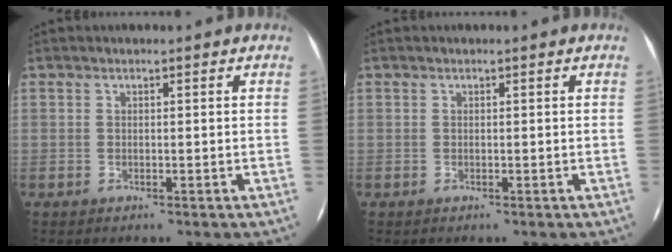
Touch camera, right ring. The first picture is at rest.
{"total": 0.0}